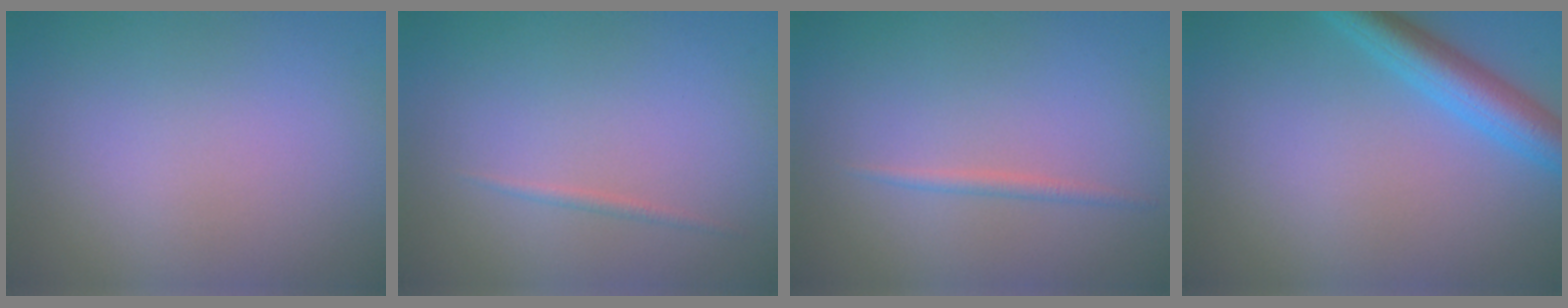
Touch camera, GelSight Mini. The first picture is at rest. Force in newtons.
{"total": 0.6, "press": 0.6, "slide": 0.1}
{"total": 0.9, "press": 0.9, "slide": 0.0}
{"total": 4.2, "press": 4.2, "slide": 0.3}